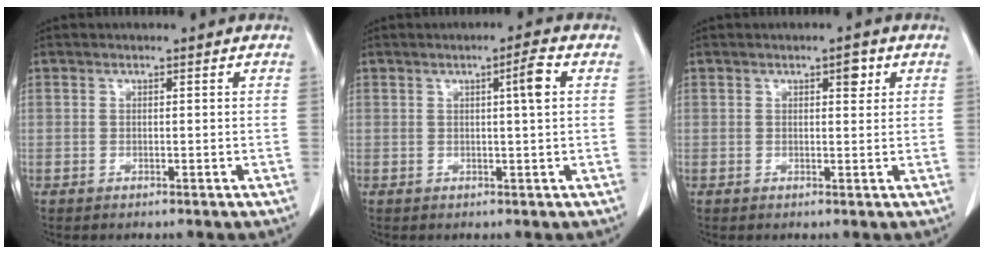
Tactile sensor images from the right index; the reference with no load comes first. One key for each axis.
{"total": 3.2, "fx": 0.8, "fy": -0.3, "fz": 3.1, "tx": -0.048, "ty": 0.001, "tz": 0.012}
{"total": 2.0, "fx": 0.9, "fy": 0.8, "fz": 1.5, "tx": -0.019, "ty": -0.001, "tz": 0.012}